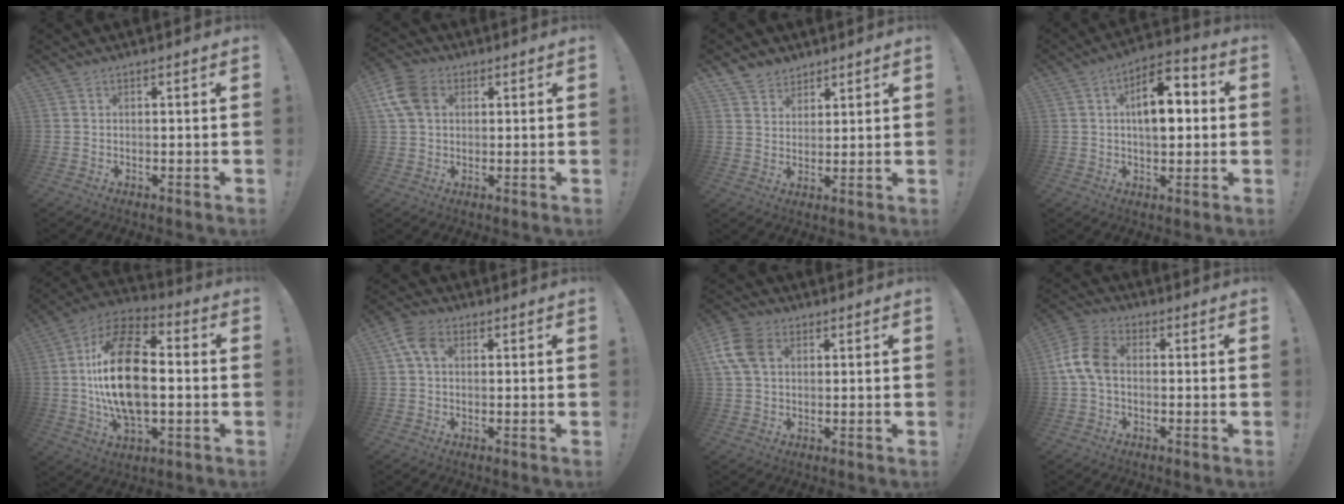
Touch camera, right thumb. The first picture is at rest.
{"total": 10.3, "force": [2.9, 7.4, 6.5], "torque": [-0.128, 0.004, 0.060]}
{"total": 5.6, "force": [4.4, 3.5, 0.2], "torque": [-0.011, -0.029, 0.087]}
{"total": 12.4, "force": [1.7, 6.6, 10.4], "torque": [-0.142, 0.007, 0.028]}
{"total": 22.2, "force": [0.0, 12.4, 18.3], "torque": [-0.327, 0.007, -0.003]}
{"total": 6.5, "force": [1.6, 4.2, 4.7], "torque": [-0.104, 0.006, 0.032]}
{"total": 10.3, "force": [2.9, 7.1, 6.9], "torque": [-0.140, 0.003, 0.057]}
{"total": 9.8, "force": [-0.1, 6.2, 7.6], "torque": [-0.146, 0.010, 0.005]}